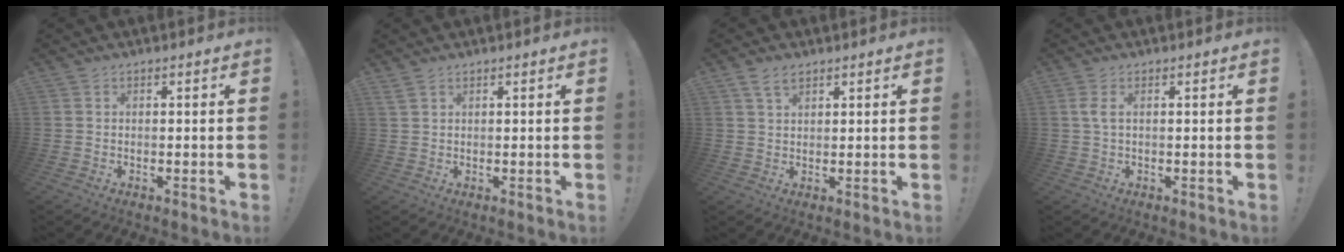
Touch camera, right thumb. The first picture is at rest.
{"total": 1.9, "force": [1.4, 0.8, 1.1], "torque": [-0.022, -0.001, 0.027]}
{"total": 4.1, "force": [2.8, 2.0, 2.3], "torque": [-0.033, -0.010, 0.050]}
{"total": 2.4, "force": [0.6, 0.8, 2.2], "torque": [-0.047, 0.003, 0.011]}